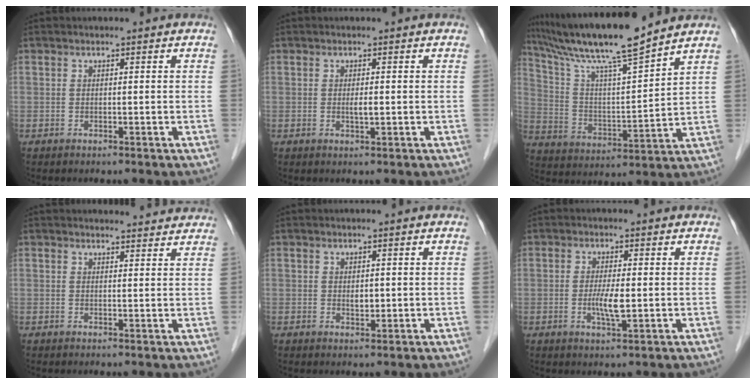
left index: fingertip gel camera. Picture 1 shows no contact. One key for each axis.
{"total": 1.2, "fx": -0.2, "fy": 0.2, "fz": 1.2, "tx": -0.022, "ty": -0.005, "tz": -0.003}
{"total": 15.8, "fx": 13.4, "fy": -0.7, "fz": 8.4, "tx": -0.155, "ty": 0.004, "tz": 0.238}
{"total": 5.8, "fx": 5.6, "fy": 0.9, "fz": 1.0, "tx": -0.006, "ty": 0.007, "tz": 0.052}
{"total": 1.3, "fx": 0.0, "fy": 0.8, "fz": 1.1, "tx": -0.017, "ty": -0.006, "tz": 0.002}
{"total": 3.6, "fx": -0.6, "fy": 0.5, "fz": 3.5, "tx": -0.070, "ty": -0.009, "tz": -0.010}